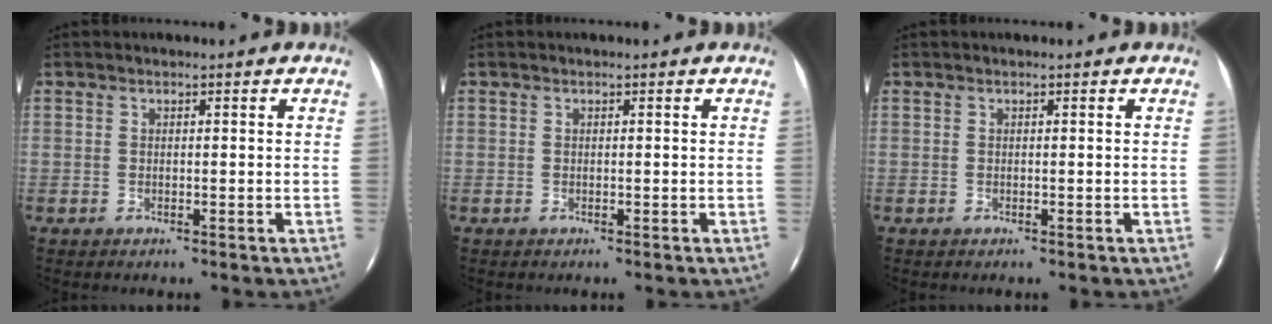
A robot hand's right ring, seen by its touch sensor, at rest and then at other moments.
{"total": 0.0}
{"total": 0.0}